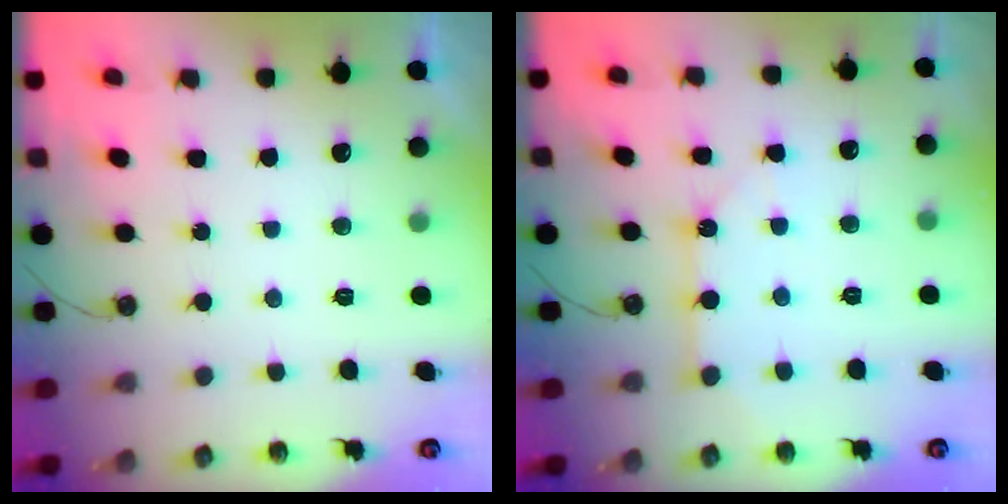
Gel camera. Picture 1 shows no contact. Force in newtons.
{"total": 6.0, "press": 6.0, "slide": 0.5}